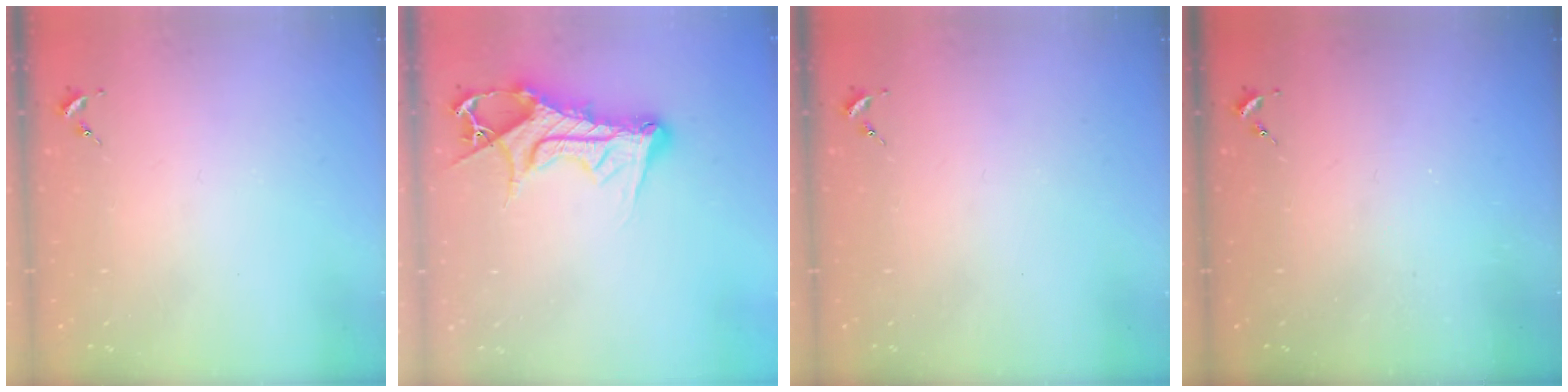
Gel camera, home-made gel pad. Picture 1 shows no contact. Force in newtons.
{"total": 13.7, "press": 13.7, "slide": 1.4}
{"total": 0.0}
{"total": 0.0}